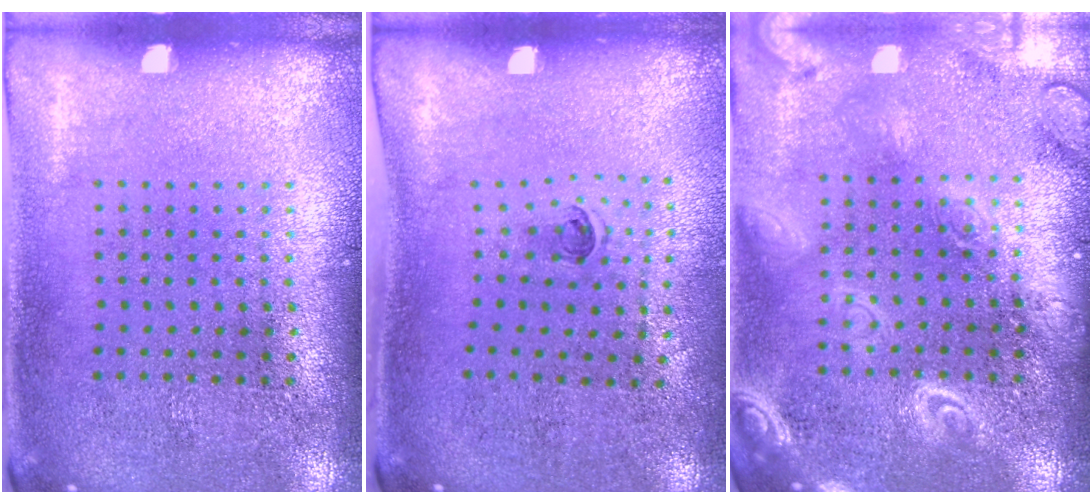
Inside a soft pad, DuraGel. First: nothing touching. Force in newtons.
{"total": 0.5, "press": 0.3, "slide": 0.4}
{"total": 3.8, "press": 3.8, "slide": 0.5}